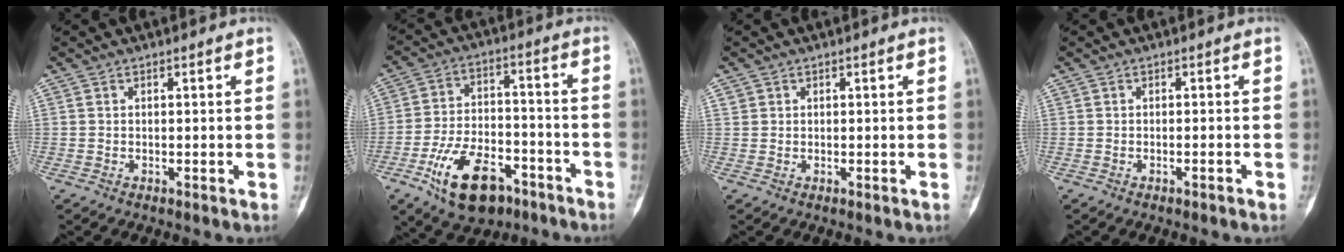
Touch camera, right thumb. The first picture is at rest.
{"total": 15.2, "force": [-8.2, 8.1, 9.9], "torque": [-0.152, 0.050, -0.131]}
{"total": 0.7, "force": [0.3, 0.6, 0.1], "torque": [0.003, 0.000, 0.004]}
{"total": 1.0, "force": [-0.7, 0.1, 0.8], "torque": [-0.015, 0.003, -0.006]}